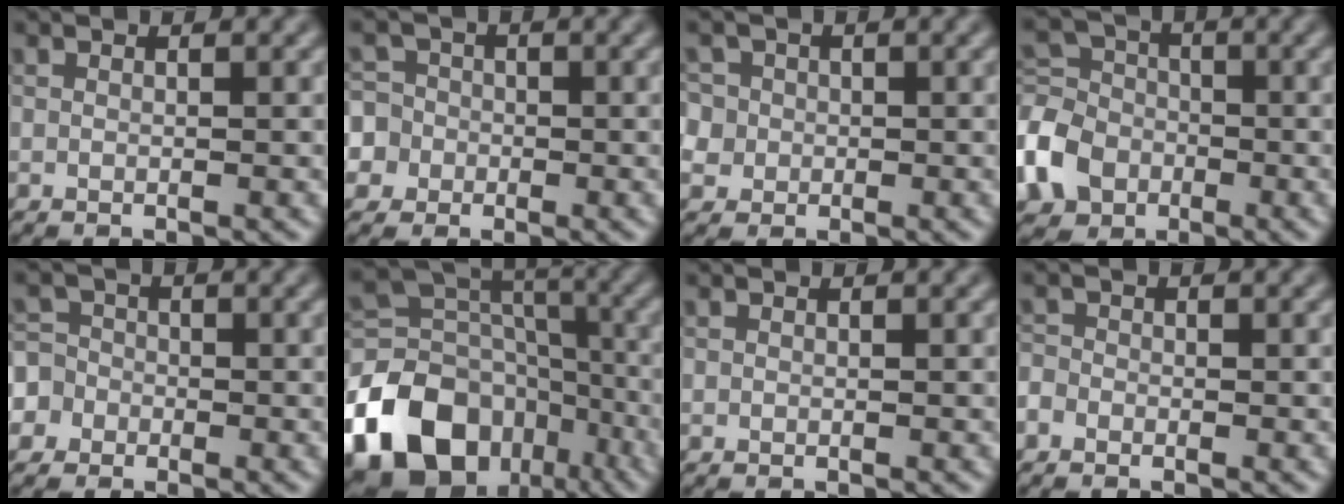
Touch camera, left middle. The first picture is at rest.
{"total": 7.4, "force": [-2.0, 6.9, 1.8], "torque": [-0.046, 0.014, -0.075]}
{"total": 5.3, "force": [0.8, 5.0, 1.8], "torque": [-0.037, 0.033, -0.009]}
{"total": 7.6, "force": [-3.4, 5.9, 3.5], "torque": [-0.092, -0.002, -0.084]}
{"total": 5.9, "force": [-2.2, 5.4, 1.3], "torque": [-0.025, 0.011, -0.072]}
{"total": 16.6, "force": [-8.5, 11.9, 7.8], "torque": [-0.186, -0.018, -0.130]}
{"total": 0.0}
{"total": 1.1, "force": [-0.7, 0.8, 0.2], "torque": [-0.003, 0.002, -0.017]}